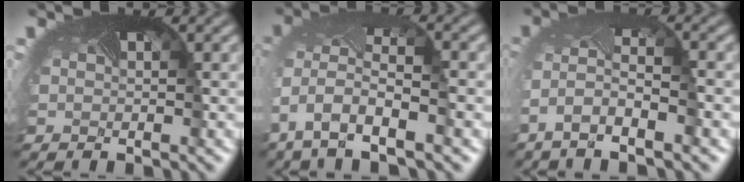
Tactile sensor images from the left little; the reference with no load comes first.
{"total": 9.6, "force": [-3.5, 4.8, 7.6], "torque": [-0.184, -0.030, -0.040]}
{"total": 5.9, "force": [-3.1, 1.8, 4.6], "torque": [-0.111, -0.012, -0.056]}